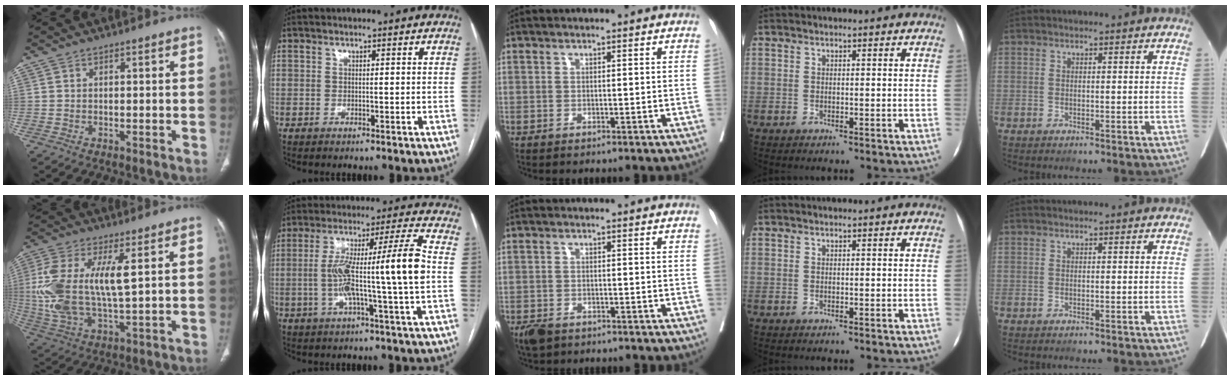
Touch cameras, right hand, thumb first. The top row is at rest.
{"thumb": {"total": 16.1, "force": [2.9, 6.5, 14.5], "torque": [-0.323, -0.009, 0.059]}, "index": {"total": 13.3, "force": [-1.3, -1.2, 13.2], "torque": [-0.235, 0.017, -0.027]}, "middle": {"total": 4.5, "force": [-3.4, 2.2, 1.9], "torque": [-0.035, -0.006, -0.050]}}